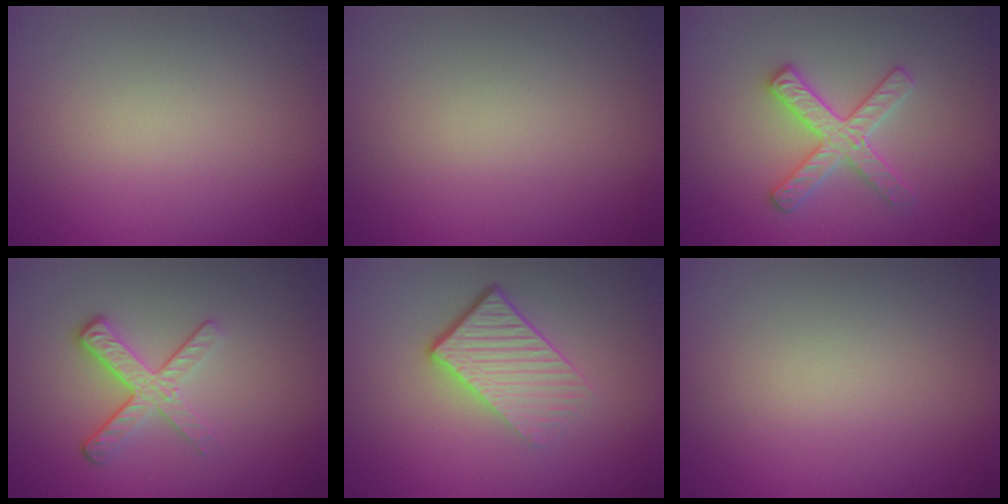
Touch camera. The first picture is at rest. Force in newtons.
{"total": 0.0}
{"total": 2.9, "press": 2.9, "slide": 0.5}
{"total": 3.7, "press": 2.5, "slide": 2.7}
{"total": 4.6, "press": 2.9, "slide": 3.6}
{"total": 0.0}